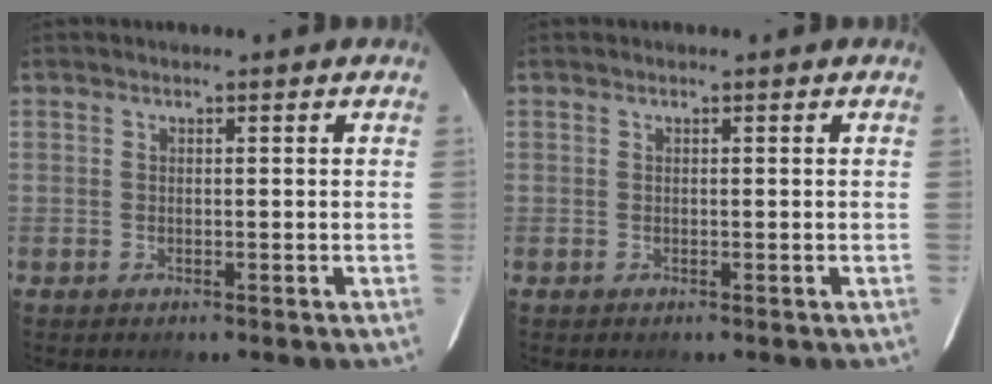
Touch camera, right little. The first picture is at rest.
{"total": 0.0}